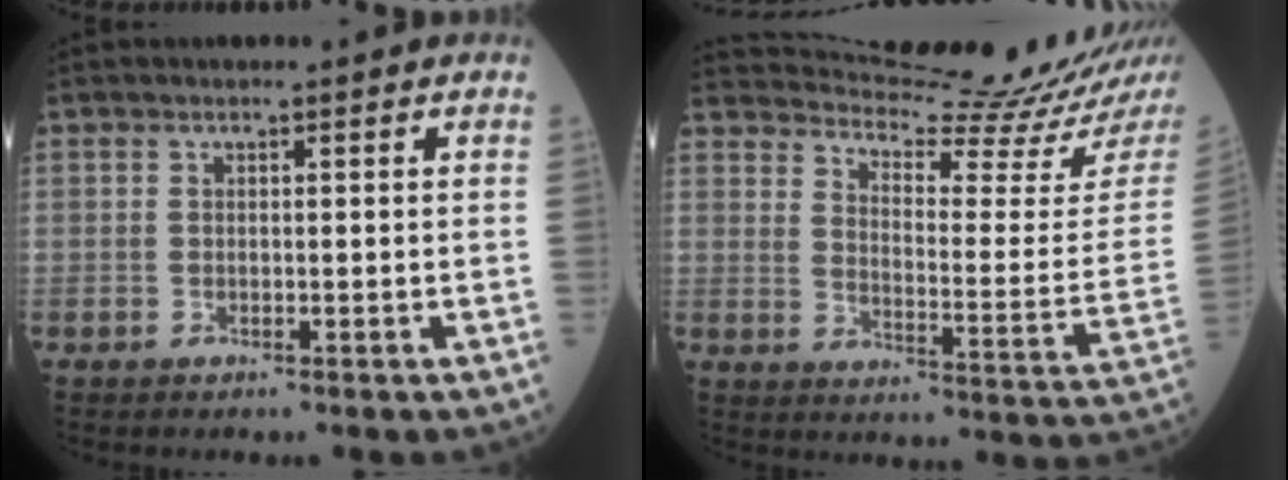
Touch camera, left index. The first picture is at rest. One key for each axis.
{"total": 20.2, "fx": 19.2, "fy": -1.5, "fz": 6.1, "tx": -0.108, "ty": -0.112, "tz": 0.255}